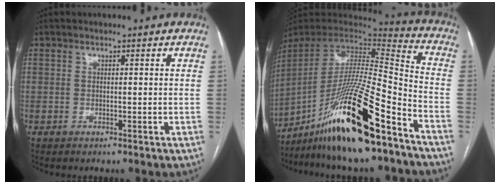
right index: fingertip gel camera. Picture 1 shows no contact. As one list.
[{"total": 24.5, "force": [-15.8, 1.9, 18.7], "torque": [-0.342, -0.023, -0.283]}]